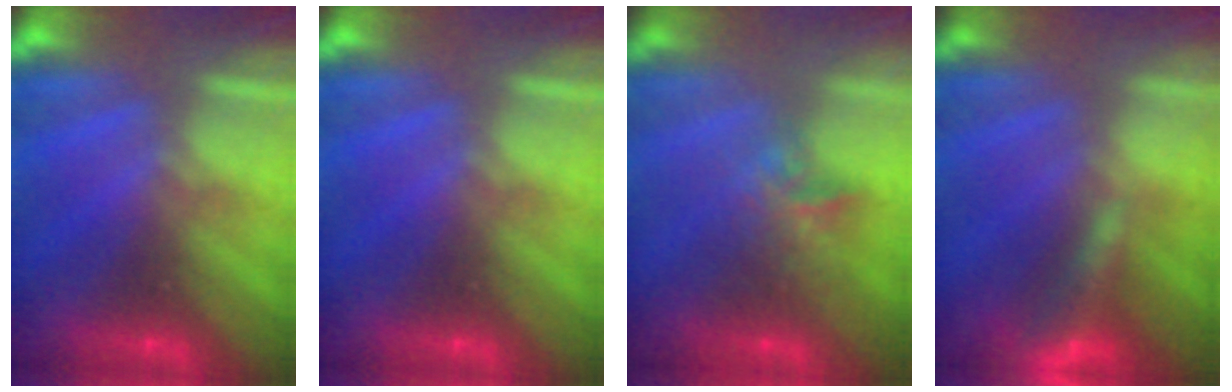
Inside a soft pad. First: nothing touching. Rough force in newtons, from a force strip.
{"total": 0.0}
{"total": 3.8}
{"total": 9.4}